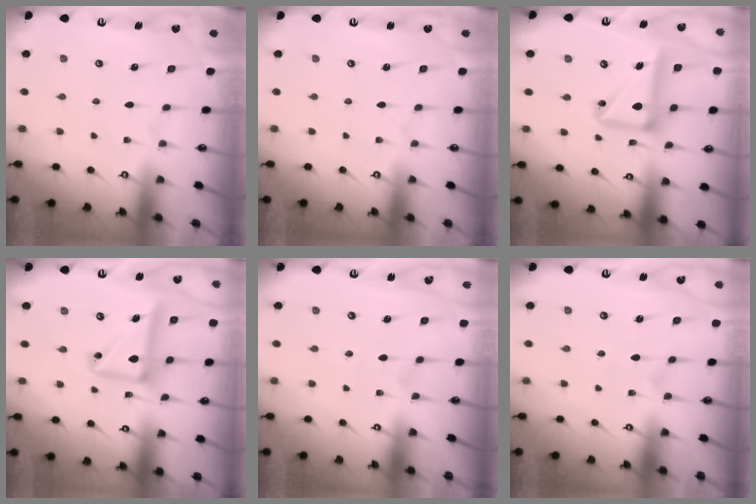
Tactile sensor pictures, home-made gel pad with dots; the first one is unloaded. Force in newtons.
{"total": 0.0}
{"total": 14.6, "press": 14.5, "slide": 1.9}
{"total": 14.6, "press": 14.5, "slide": 1.3}
{"total": 3.1, "press": 3.1, "slide": 0.2}
{"total": 3.4, "press": 3.4, "slide": 0.3}